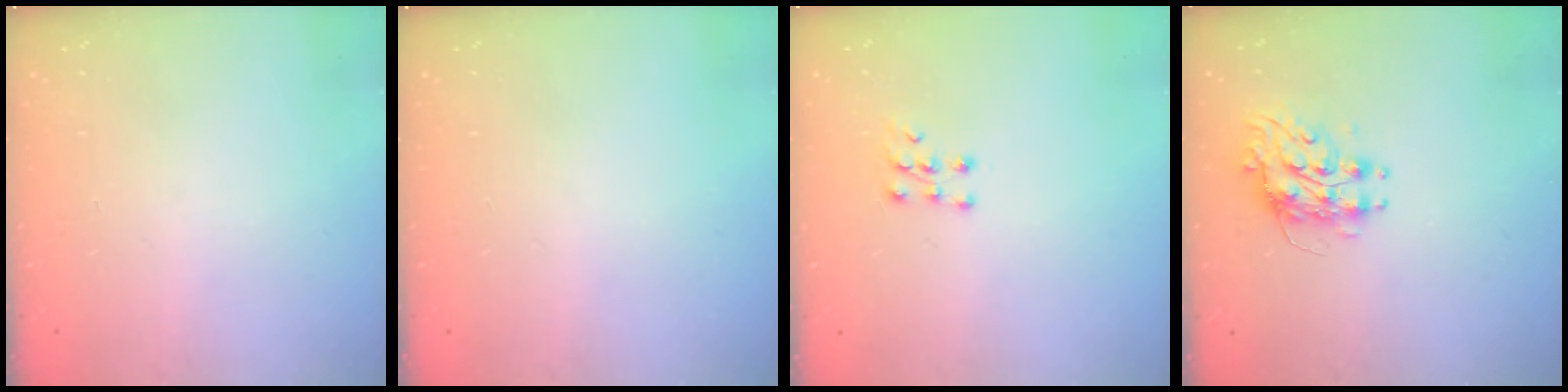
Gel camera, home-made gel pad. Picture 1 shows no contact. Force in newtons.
{"total": 0.0}
{"total": 6.6, "press": 6.6, "slide": 0.8}
{"total": 8.1, "press": 8.1, "slide": 0.2}